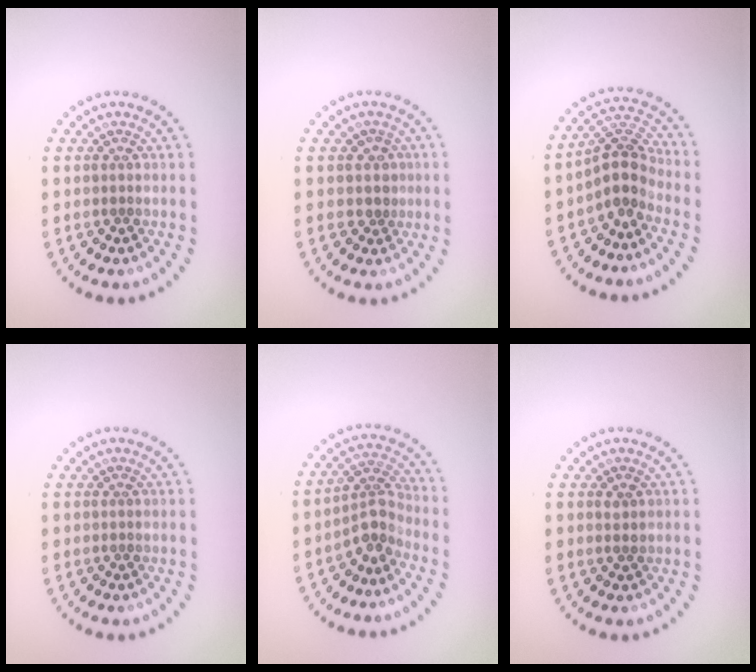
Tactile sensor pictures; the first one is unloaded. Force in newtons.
{"total": 1.2, "press": 0.8, "slide": 0.9}
{"total": 3.8, "press": 3.0, "slide": 2.4}
{"total": 0.0}
{"total": 2.8, "press": 2.1, "slide": 1.8}
{"total": 0.9, "press": 0.8, "slide": 0.1}